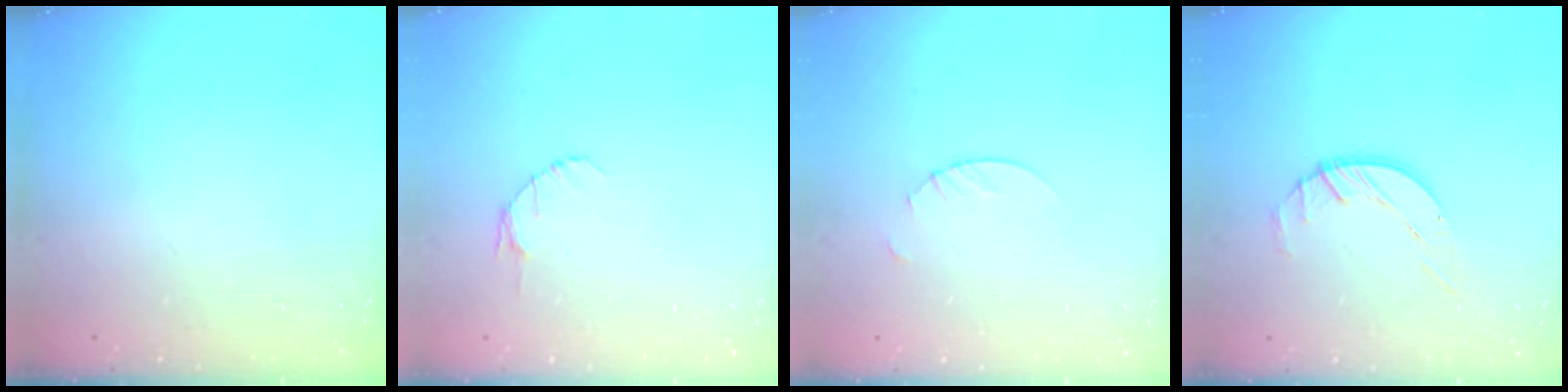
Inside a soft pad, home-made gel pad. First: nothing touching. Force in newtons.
{"total": 4.0, "press": 4.0, "slide": 0.6}
{"total": 1.9, "press": 1.9, "slide": 0.2}
{"total": 3.4, "press": 3.4, "slide": 0.4}